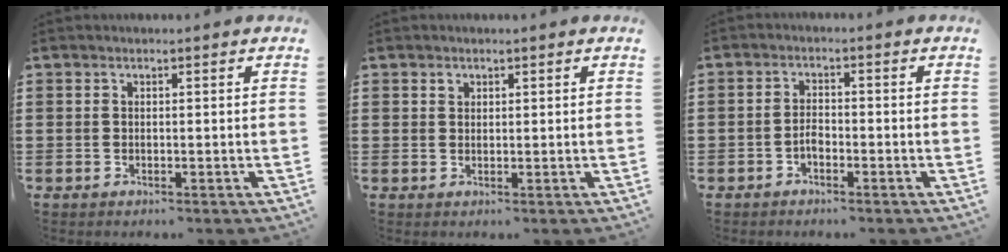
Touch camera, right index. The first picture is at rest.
{"total": 0.8, "force": [0.5, 0.5, 0.2], "torque": [-0.007, 0.000, 0.011]}
{"total": 2.0, "force": [-1.1, 1.0, 1.3], "torque": [-0.027, 0.002, -0.022]}